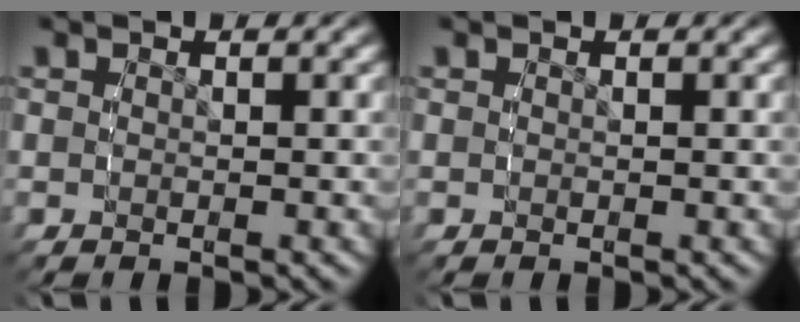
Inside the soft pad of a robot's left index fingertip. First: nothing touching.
{"total": 0.0}